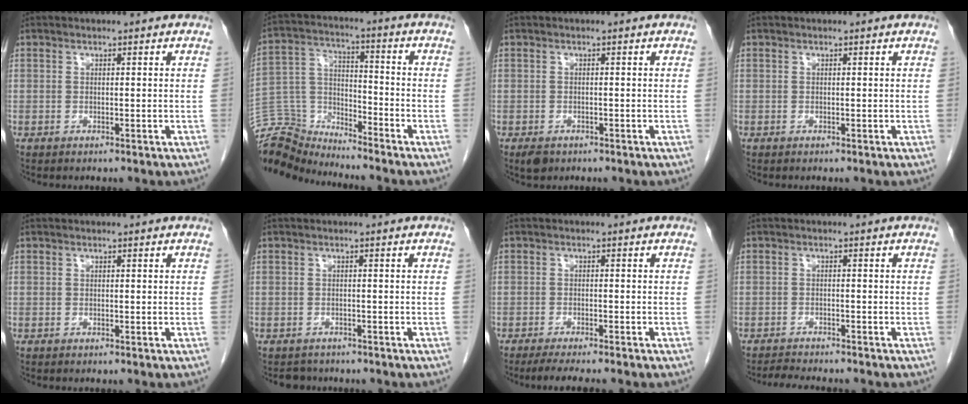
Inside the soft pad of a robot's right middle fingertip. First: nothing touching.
{"total": 10.9, "force": [-10.9, 0.3, -1.1], "torque": [0.014, 0.040, -0.214]}
{"total": 2.0, "force": [-1.3, 1.2, 0.9], "torque": [-0.017, -0.001, -0.014]}
{"total": 0.0}
{"total": 0.0}
{"total": 2.1, "force": [-1.9, 1.0, -0.3], "torque": [-0.004, -0.002, -0.029]}
{"total": 5.5, "force": [-4.6, 0.0, 3.1], "torque": [-0.041, -0.011, -0.070]}
{"total": 4.5, "force": [-4.2, 0.2, 1.5], "torque": [-0.025, -0.014, -0.066]}